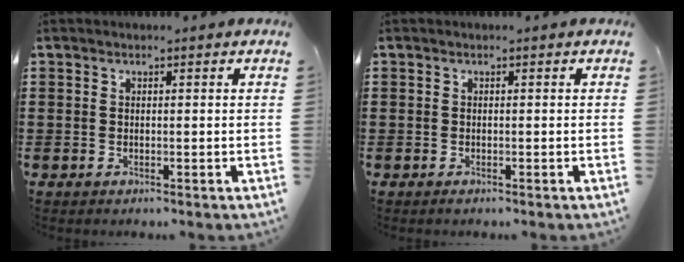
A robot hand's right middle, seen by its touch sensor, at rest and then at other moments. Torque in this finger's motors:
{"motor_torque": [0.64, 0.32, 0.04, 0.01]}